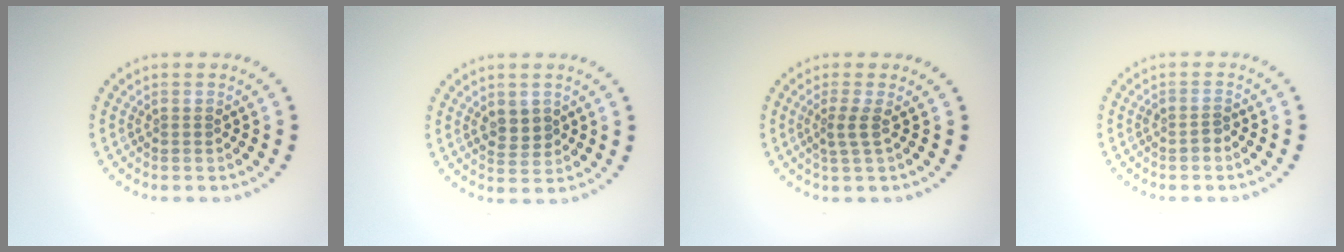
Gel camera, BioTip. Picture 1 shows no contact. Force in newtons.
{"total": 1.8, "press": 1.7, "slide": 0.5}
{"total": 1.6, "press": 1.0, "slide": 1.3}
{"total": 1.0, "press": 0.8, "slide": 0.5}